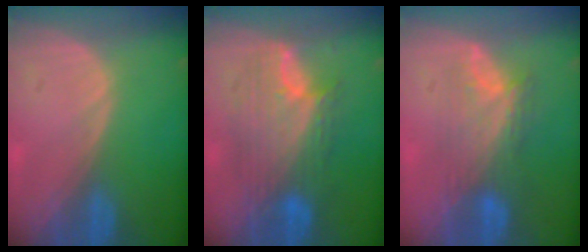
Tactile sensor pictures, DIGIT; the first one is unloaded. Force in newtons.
{"total": 9.8, "press": 9.8, "slide": 0.6}
{"total": 7.6, "press": 7.2, "slide": 2.2}